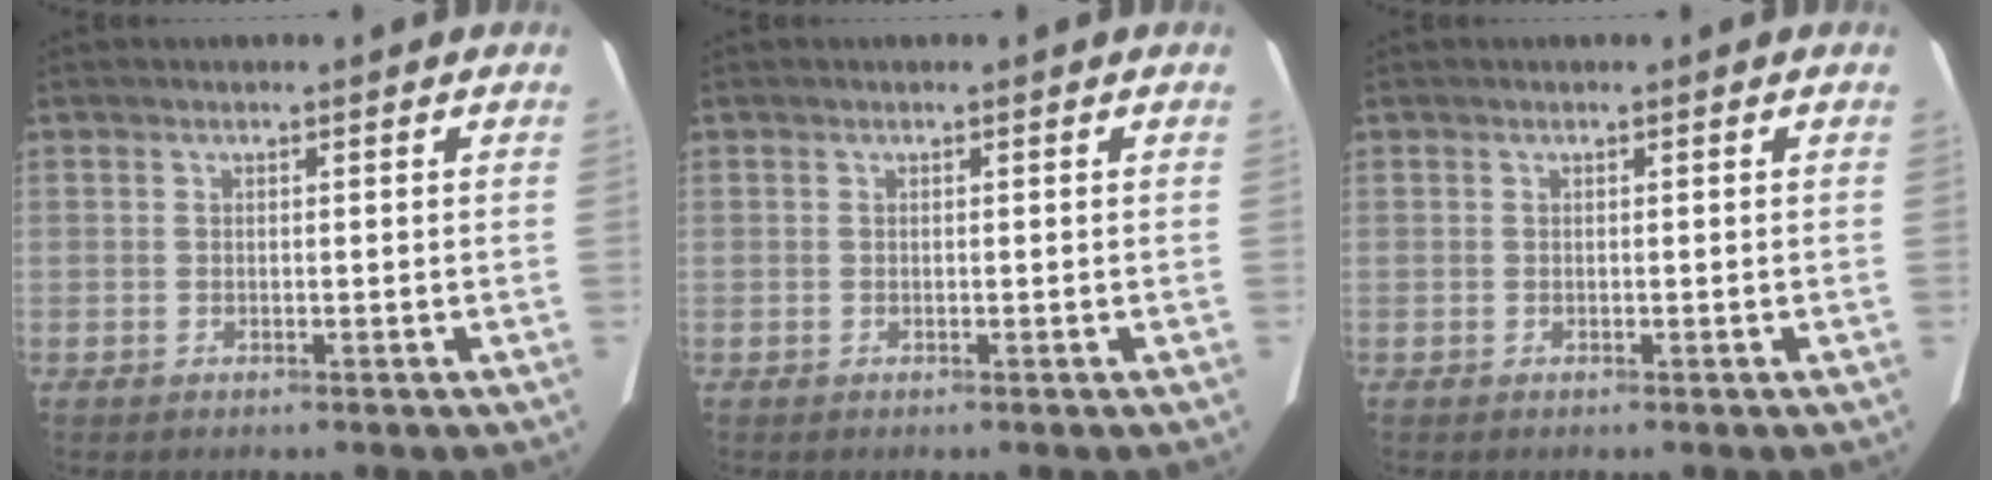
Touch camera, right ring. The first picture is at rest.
{"total": 0.0}
{"total": 0.0}